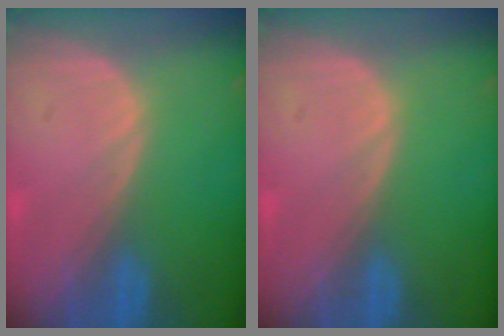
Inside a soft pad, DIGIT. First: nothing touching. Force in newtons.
{"total": 0.0}